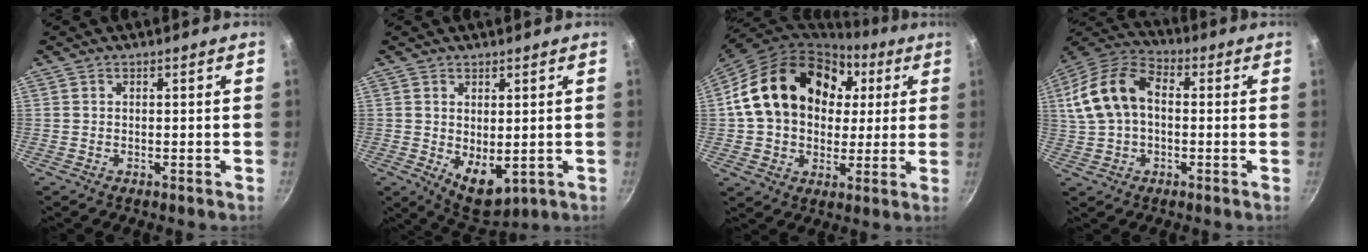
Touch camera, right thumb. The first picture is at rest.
{"total": 6.9, "force": [0.2, 4.0, 5.6], "torque": [-0.068, -0.019, 0.018]}
{"total": 23.2, "force": [5.2, 17.7, 14.1], "torque": [-0.222, 0.026, 0.084]}
{"total": 14.6, "force": [1.4, 9.5, 11.0], "torque": [-0.208, 0.036, 0.014]}